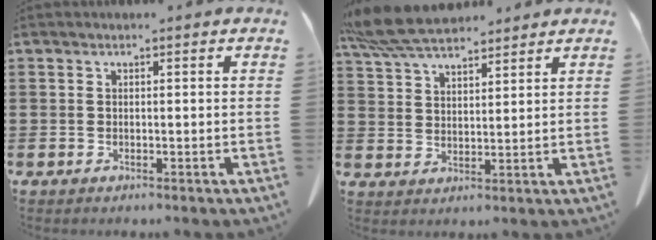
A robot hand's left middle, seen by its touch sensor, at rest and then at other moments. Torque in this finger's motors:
{"motor_torque": [1.14, -0.86, 0.32, 0.10]}